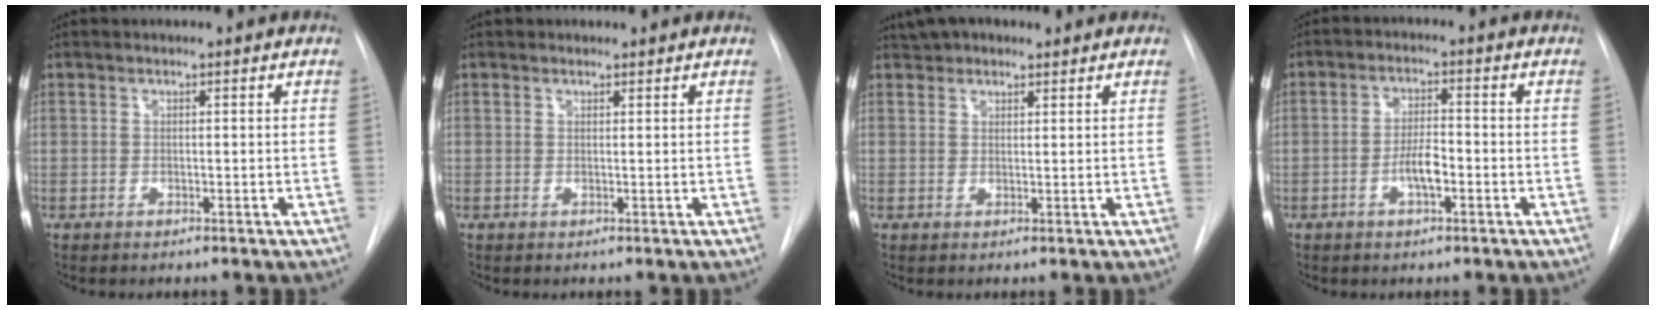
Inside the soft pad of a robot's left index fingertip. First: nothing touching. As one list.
[{"total": 0.6, "force": [0.5, 0.3, 0.0], "torque": [0.000, 0.001, 0.006]}, {"total": 3.9, "force": [3.1, 1.9, 1.4], "torque": [-0.024, 0.026, 0.053]}, {"total": 4.2, "force": [-1.5, 1.2, 3.8], "torque": [-0.071, 0.006, -0.028]}]